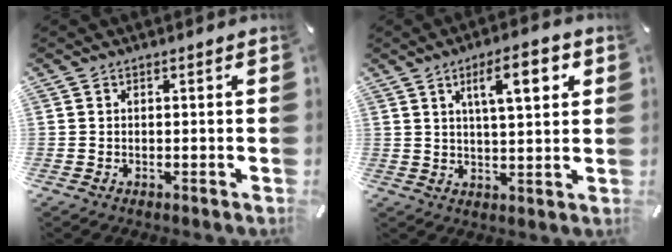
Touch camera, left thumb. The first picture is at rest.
{"total": 10.6, "force": [4.6, 3.3, 8.9], "torque": [-0.141, -0.007, 0.071]}